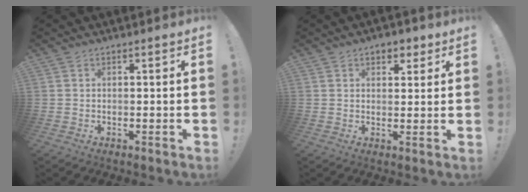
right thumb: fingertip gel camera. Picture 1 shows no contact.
{"total": 4.4, "force": [2.6, 3.1, 1.8], "torque": [-0.006, -0.012, 0.043]}